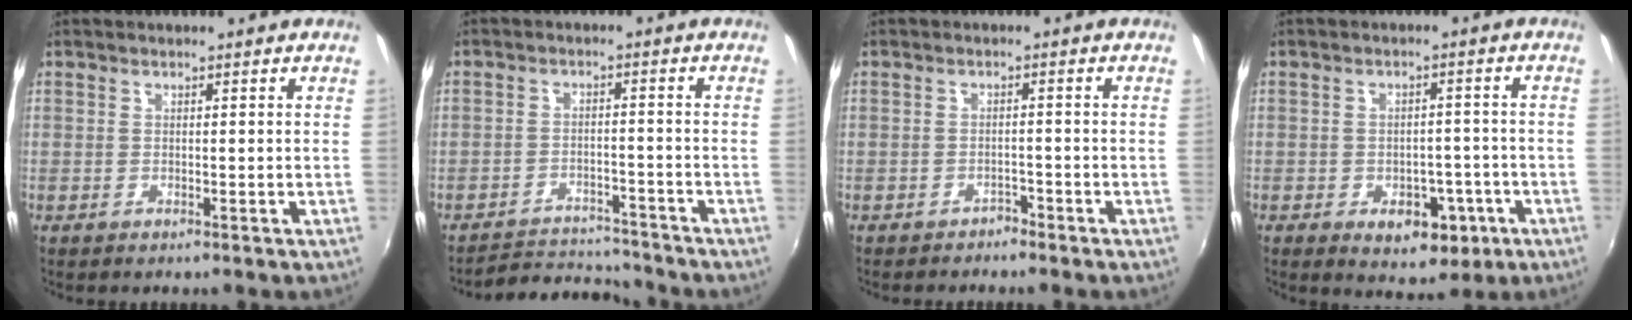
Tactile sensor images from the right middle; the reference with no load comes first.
{"total": 7.4, "force": [-7.1, 2.0, 0.0], "torque": [-0.016, 0.021, -0.106]}
{"total": 2.0, "force": [-1.9, 0.7, 0.2], "torque": [-0.005, -0.004, -0.029]}
{"total": 7.9, "force": [-3.6, 5.2, 4.7], "torque": [-0.078, 0.002, -0.035]}